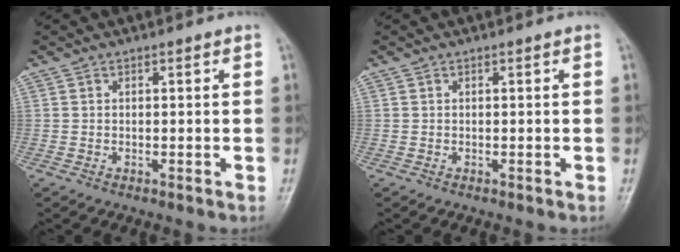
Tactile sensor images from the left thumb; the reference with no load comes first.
{"total": 0.0}